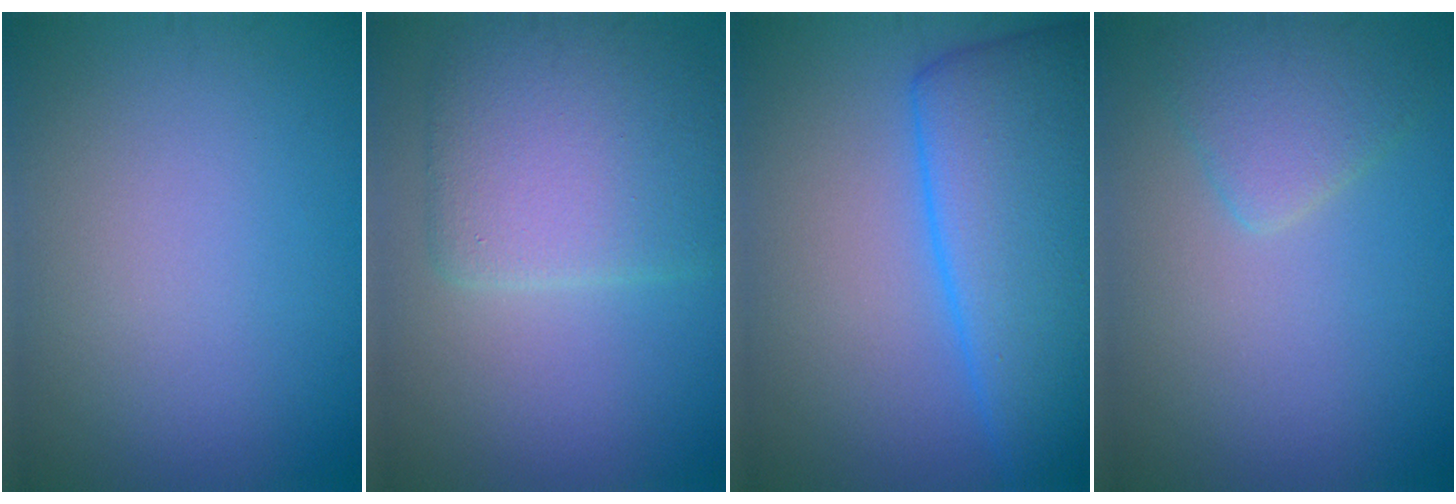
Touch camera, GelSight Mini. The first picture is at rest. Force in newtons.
{"total": 7.2, "press": 7.2, "slide": 0.2}
{"total": 11.0, "press": 10.9, "slide": 0.4}
{"total": 2.7, "press": 2.7, "slide": 0.3}